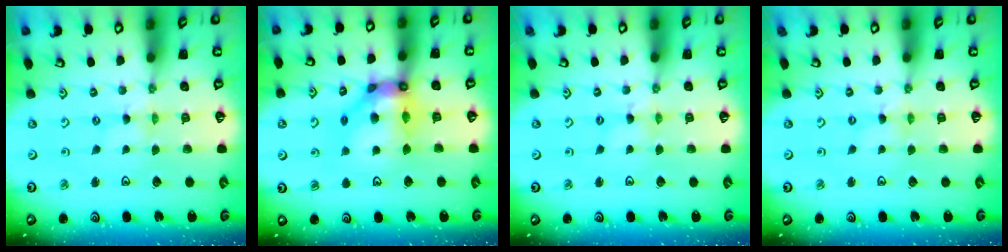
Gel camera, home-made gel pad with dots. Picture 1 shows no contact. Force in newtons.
{"total": 13.5, "press": 13.3, "slide": 2.6}
{"total": 1.8, "press": 1.8, "slide": 0.2}
{"total": 0.0}